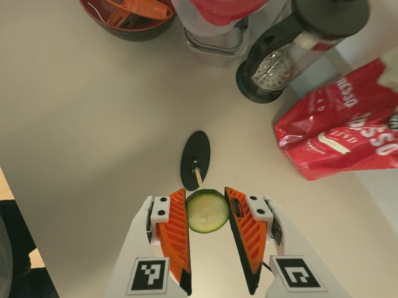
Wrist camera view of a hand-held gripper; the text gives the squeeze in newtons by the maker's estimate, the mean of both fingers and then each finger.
{"total": 9.0, "left": 9.0, "right": 9.0}